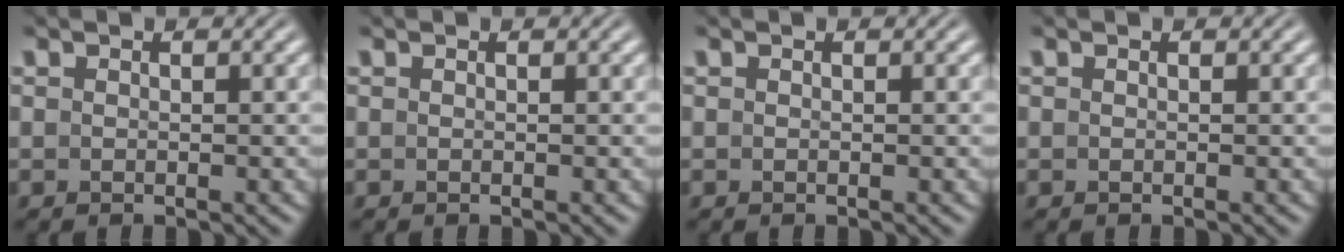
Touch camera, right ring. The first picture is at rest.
{"total": 0.0}
{"total": 0.0}
{"total": 0.0}